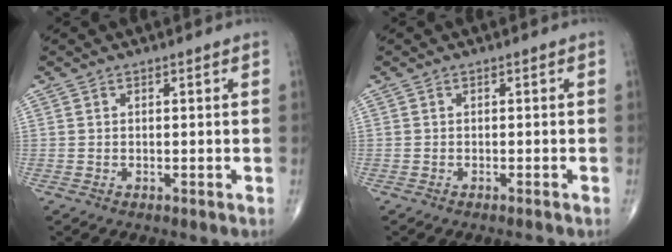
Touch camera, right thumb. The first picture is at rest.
{"total": 1.1, "force": [-0.9, -0.3, 0.5], "torque": [-0.011, 0.008, -0.011]}